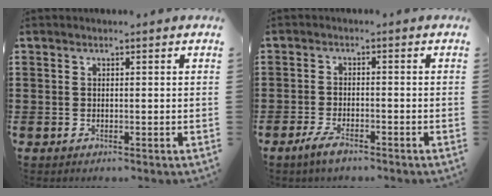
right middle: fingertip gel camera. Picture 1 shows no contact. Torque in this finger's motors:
{"motor_torque": [1.06, -0.55, 0.24, 0.08]}